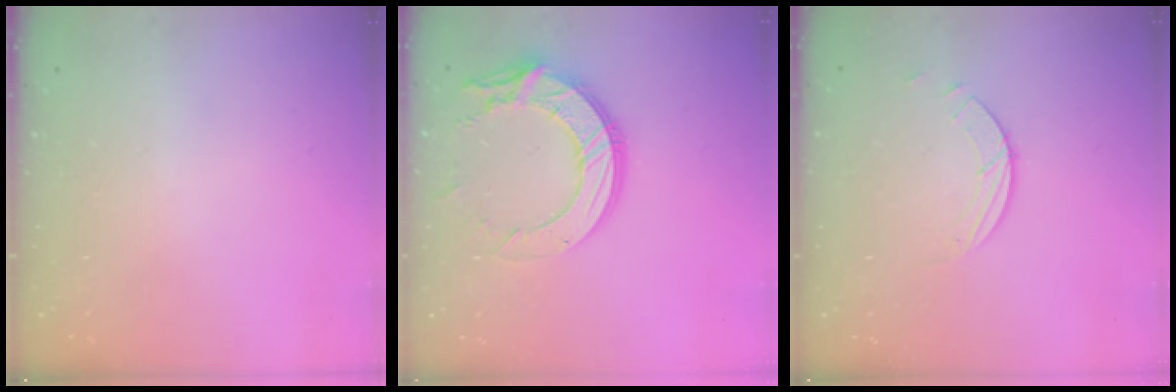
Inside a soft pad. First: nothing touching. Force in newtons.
{"total": 14.7, "press": 14.6, "slide": 1.4}
{"total": 1.7, "press": 1.7, "slide": 0.2}